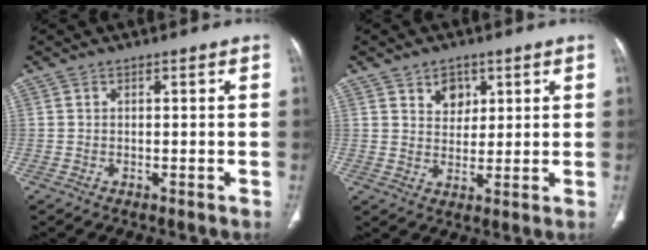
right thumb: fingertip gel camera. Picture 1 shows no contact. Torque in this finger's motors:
{"motor_torque": [-0.37, 0.51, -0.15, -0.24, 0.04]}